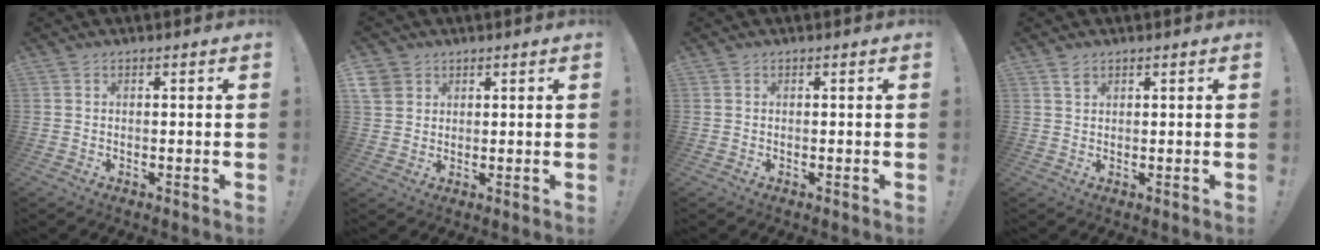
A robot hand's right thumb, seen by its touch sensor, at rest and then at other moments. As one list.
[{"total": 4.3, "force": [2.3, 3.4, 1.2], "torque": [-0.016, -0.010, 0.045]}, {"total": 0.0}, {"total": 1.4, "force": [1.1, 0.7, 0.6], "torque": [-0.004, -0.005, 0.019]}]